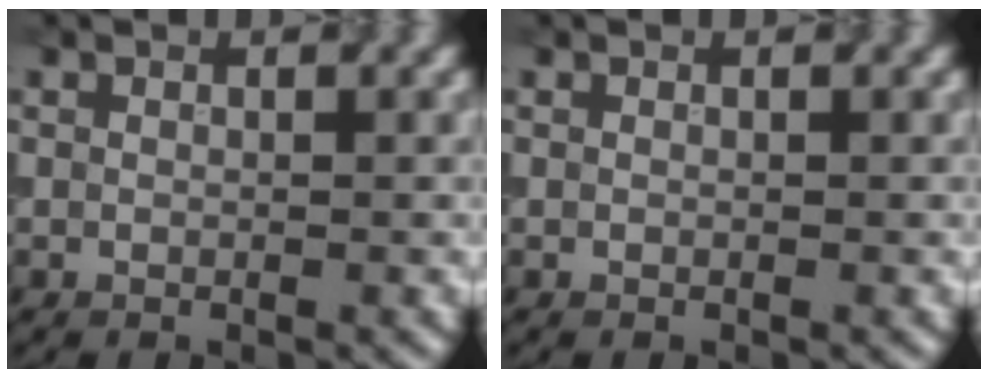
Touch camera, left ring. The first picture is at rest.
{"total": 0.0}